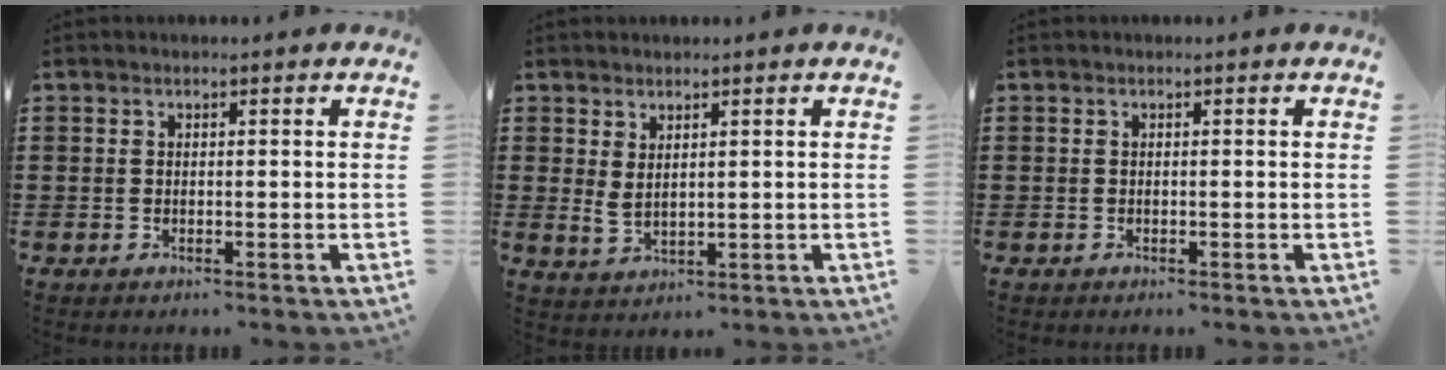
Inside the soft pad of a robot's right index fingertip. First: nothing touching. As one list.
[{"total": 2.2, "force": [1.4, 0.9, 1.4], "torque": [-0.036, -0.001, 0.025]}, {"total": 0.0}]